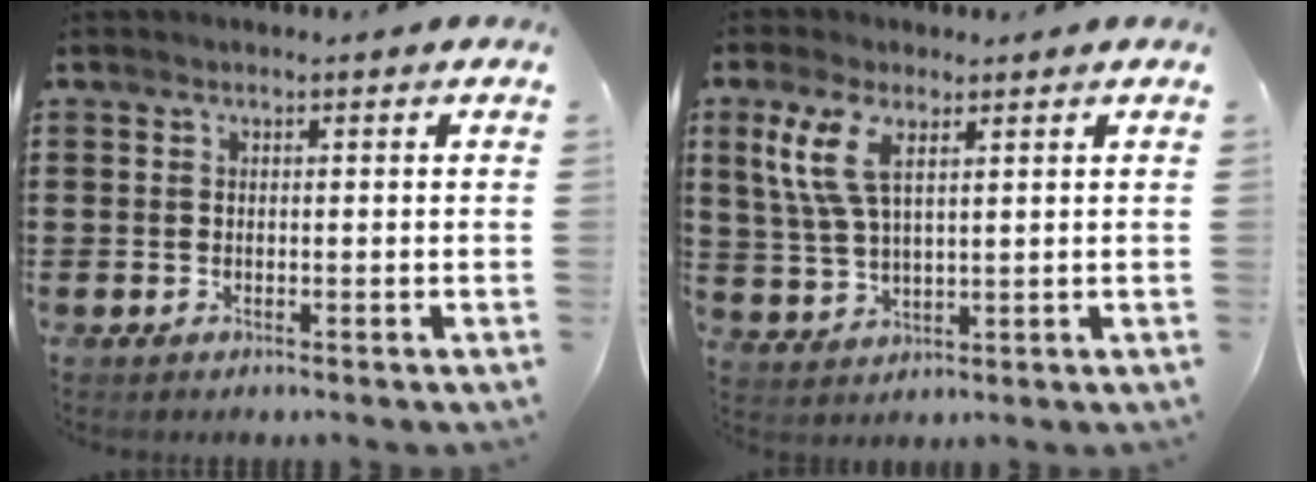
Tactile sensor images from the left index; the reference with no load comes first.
{"total": 6.9, "force": [3.3, 2.9, 5.3], "torque": [-0.124, 0.005, 0.056]}